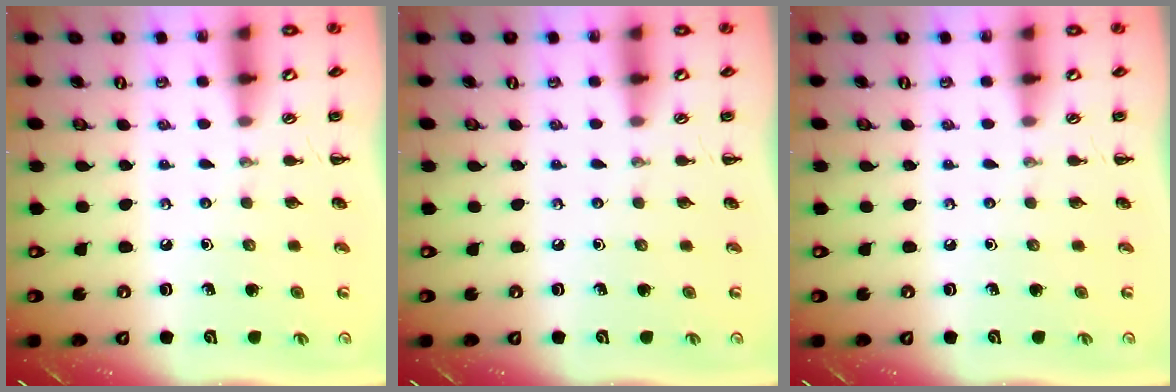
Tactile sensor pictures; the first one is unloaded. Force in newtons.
{"total": 0.0}
{"total": 0.0}